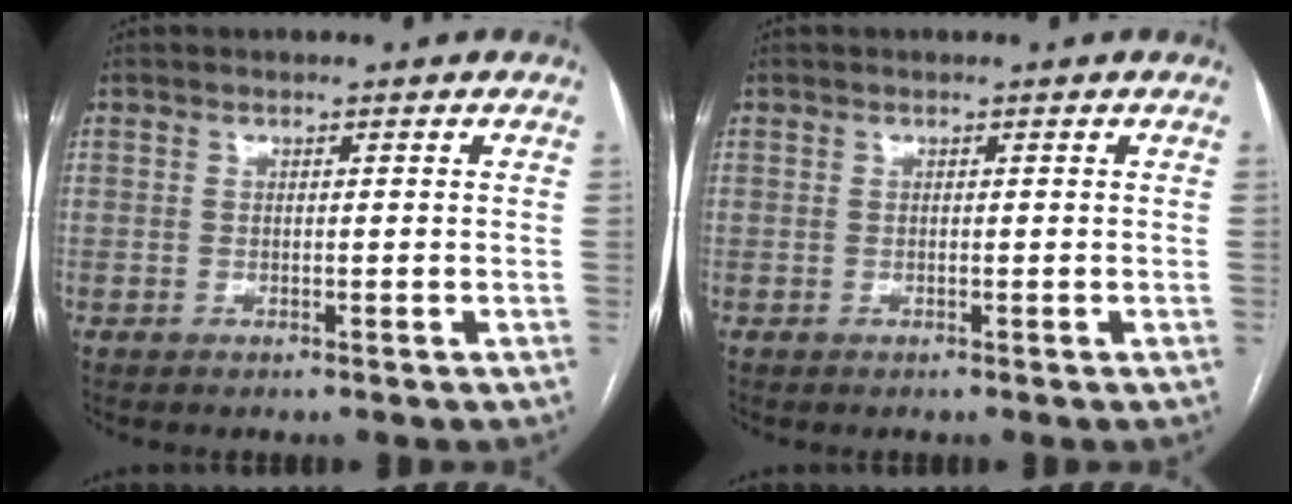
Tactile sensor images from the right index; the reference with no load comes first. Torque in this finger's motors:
{"motor_torque": [-0.05, 0.12, 0.00, -0.02]}